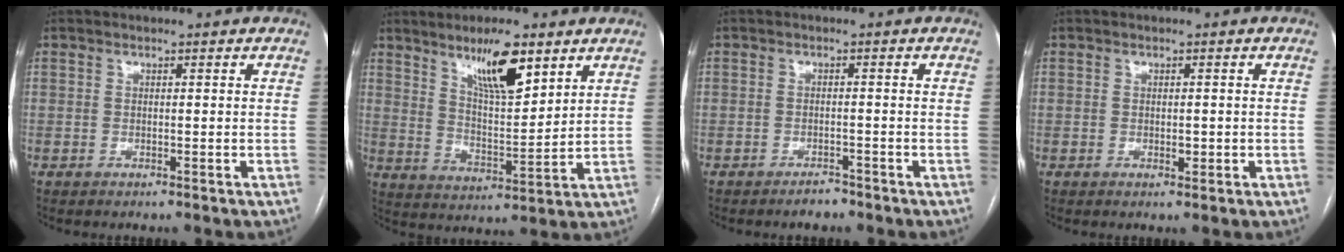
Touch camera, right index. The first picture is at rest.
{"total": 10.5, "force": [6.7, 2.1, 7.8], "torque": [-0.138, -0.005, 0.120]}
{"total": 1.9, "force": [-1.7, 0.8, 0.5], "torque": [-0.009, 0.001, -0.023]}
{"total": 1.4, "force": [-0.2, 0.9, 1.0], "torque": [-0.016, -0.001, 0.000]}